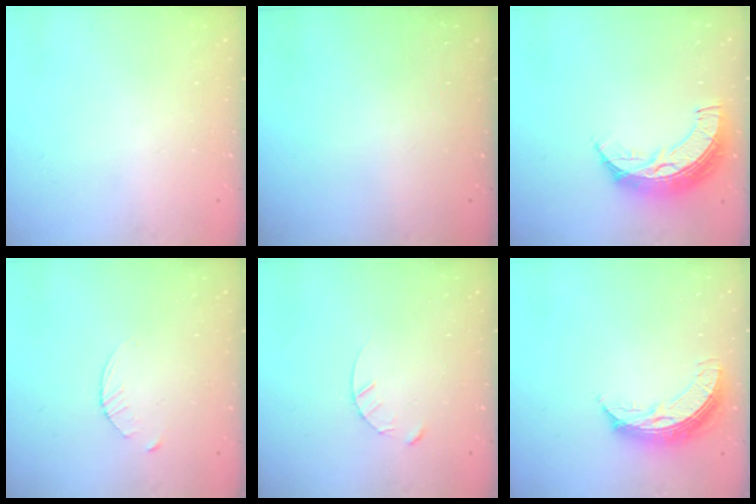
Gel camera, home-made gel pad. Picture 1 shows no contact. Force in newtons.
{"total": 0.0}
{"total": 12.2, "press": 12.2, "slide": 0.9}
{"total": 2.9, "press": 2.9, "slide": 0.4}
{"total": 3.4, "press": 3.4, "slide": 0.3}
{"total": 8.7, "press": 8.6, "slide": 0.9}